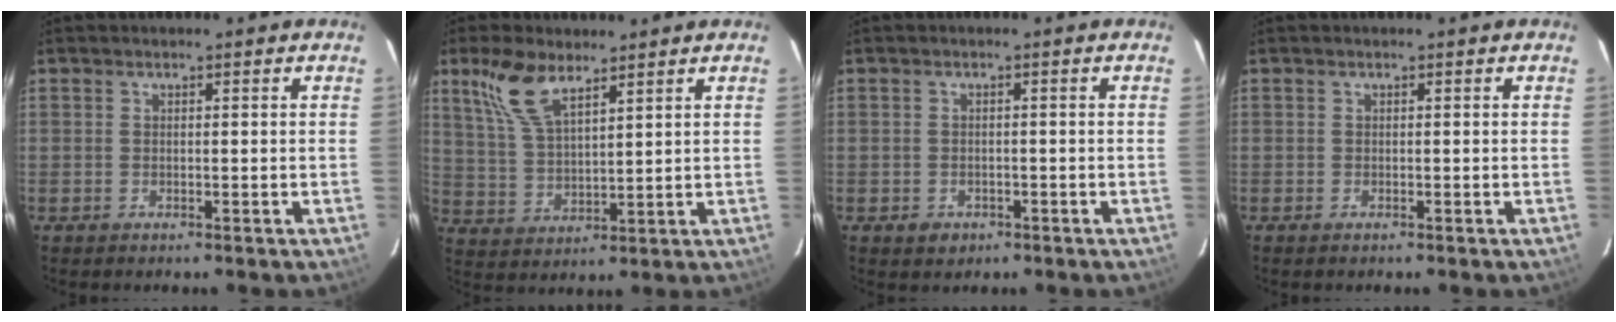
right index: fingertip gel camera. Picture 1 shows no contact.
{"total": 9.5, "force": [6.2, 3.7, 6.1], "torque": [-0.130, 0.011, 0.132]}
{"total": 2.6, "force": [-1.3, 2.1, 0.9], "torque": [-0.018, -0.001, -0.013]}
{"total": 0.0}